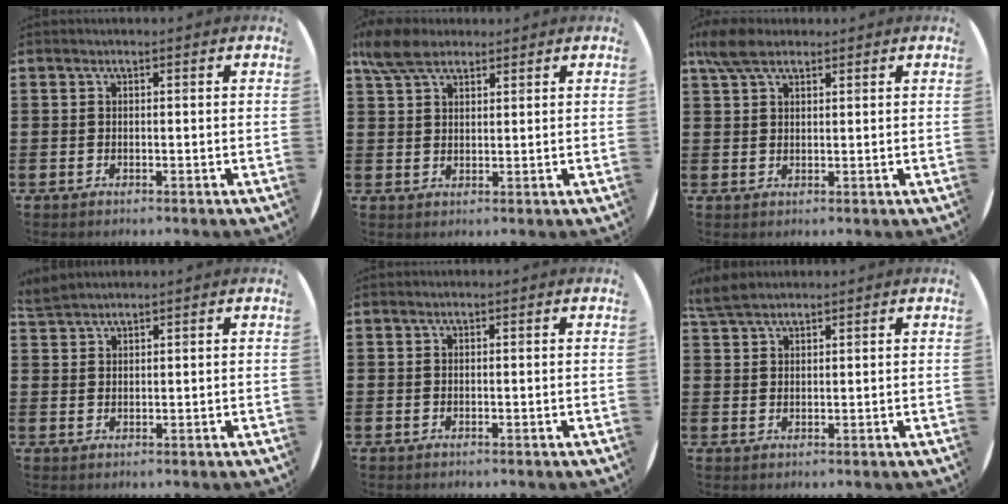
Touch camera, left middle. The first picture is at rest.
{"total": 5.3, "force": [4.2, 2.2, 2.2], "torque": [-0.047, -0.005, 0.079]}
{"total": 4.4, "force": [3.2, 1.9, 2.3], "torque": [-0.046, 0.001, 0.059]}
{"total": 2.1, "force": [2.1, 0.1, 0.0], "torque": [-0.006, -0.001, 0.042]}
{"total": 0.0}
{"total": 3.6, "force": [3.2, 1.0, 1.2], "torque": [-0.024, -0.003, 0.060]}